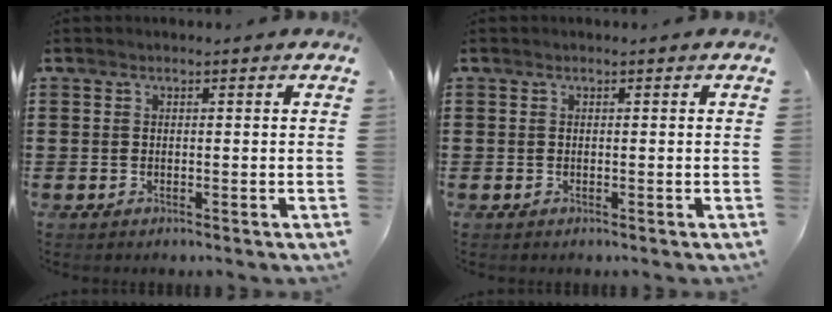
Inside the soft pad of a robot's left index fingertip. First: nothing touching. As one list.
[{"total": 0.0}]